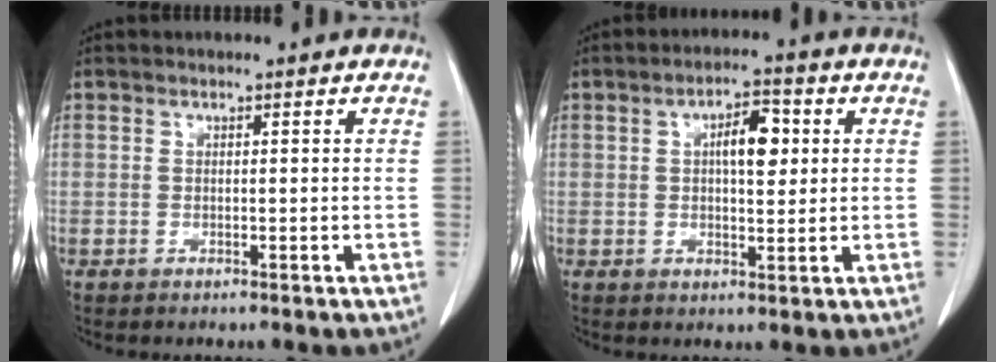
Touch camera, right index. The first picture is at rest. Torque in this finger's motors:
{"motor_torque": [0.63, 0.11, 0.16, 0.04]}